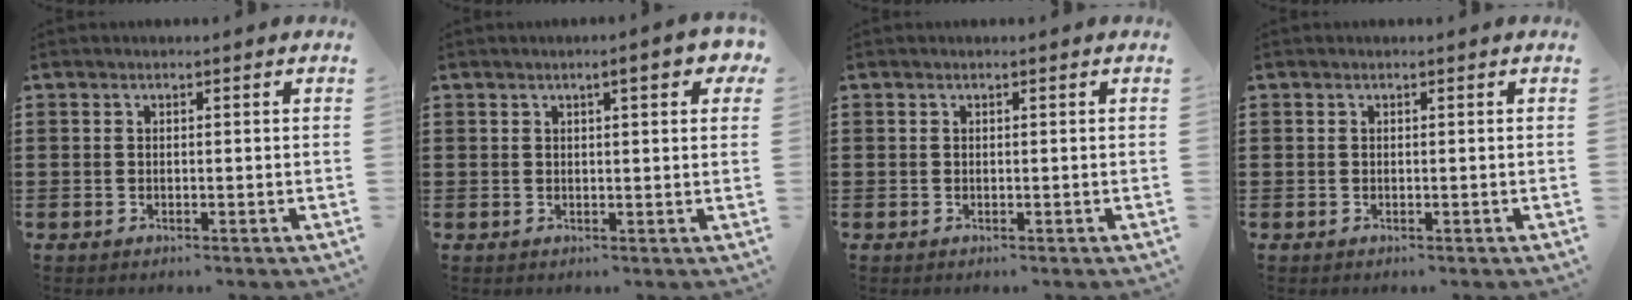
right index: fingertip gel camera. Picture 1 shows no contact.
{"total": 3.7, "force": [1.7, 0.7, 3.2], "torque": [-0.049, -0.001, 0.024]}
{"total": 0.0}
{"total": 0.0}